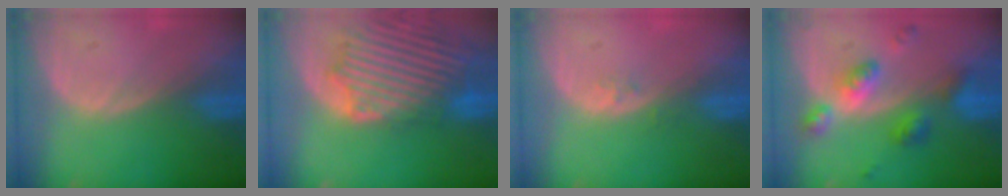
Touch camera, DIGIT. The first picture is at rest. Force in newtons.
{"total": 14.0, "press": 11.9, "slide": 7.4}
{"total": 1.1, "press": 0.8, "slide": 0.7}
{"total": 6.7, "press": 6.6, "slide": 0.5}